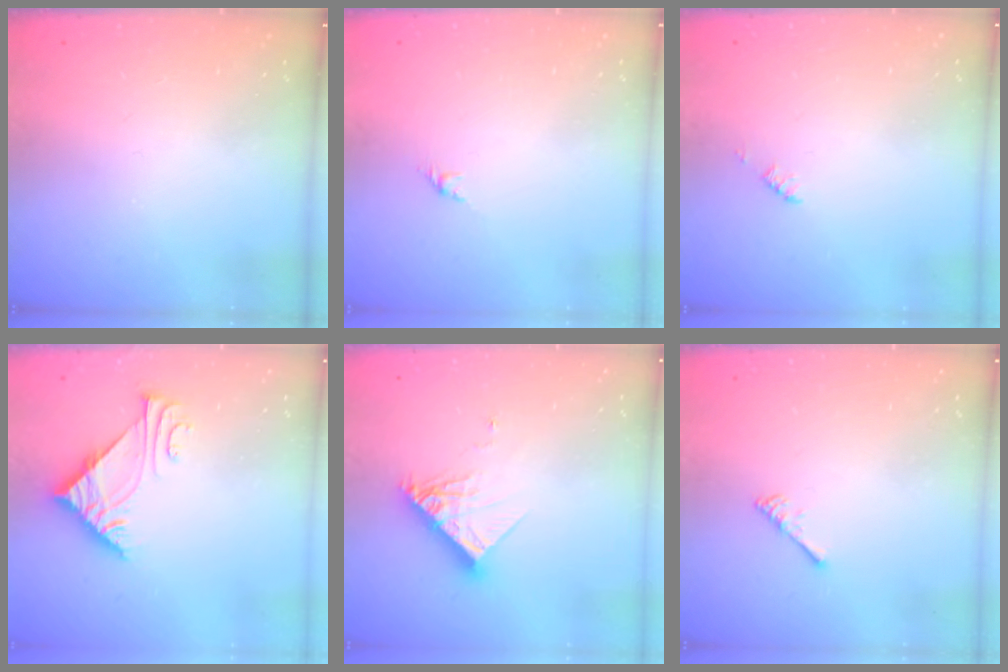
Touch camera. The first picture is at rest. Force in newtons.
{"total": 1.6, "press": 1.5, "slide": 0.7}
{"total": 1.2, "press": 1.2, "slide": 0.2}
{"total": 7.7, "press": 7.7, "slide": 0.4}
{"total": 11.8, "press": 11.7, "slide": 1.0}
{"total": 2.5, "press": 2.5, "slide": 0.4}